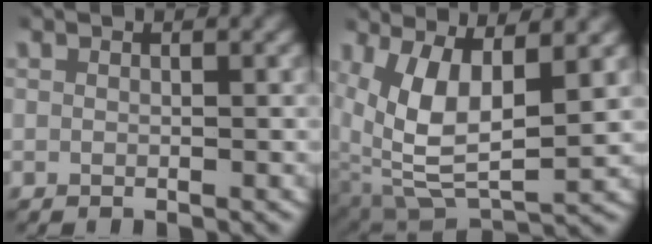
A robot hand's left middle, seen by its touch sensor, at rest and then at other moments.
{"total": 8.1, "force": [0.9, 4.5, 6.7], "torque": [-0.148, -0.029, 0.034]}